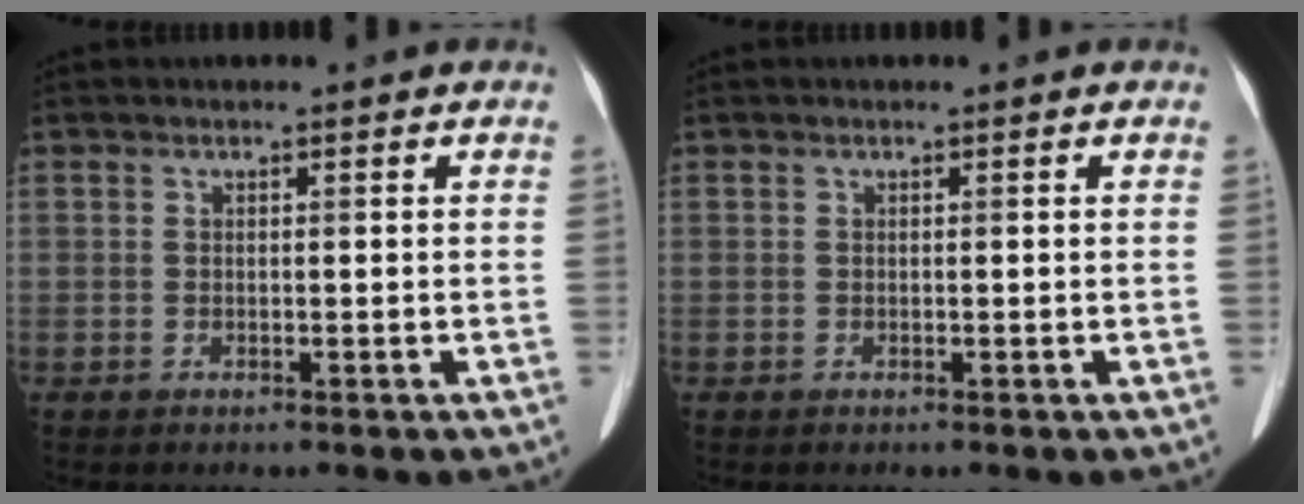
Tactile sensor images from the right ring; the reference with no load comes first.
{"total": 0.0}